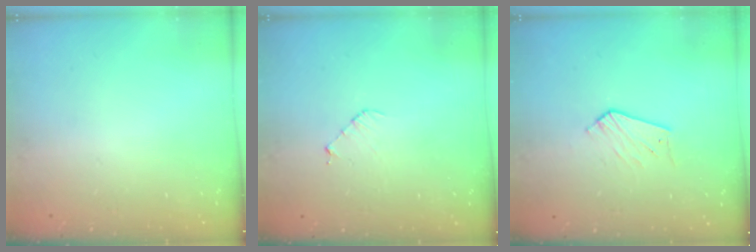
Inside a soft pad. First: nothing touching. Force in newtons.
{"total": 3.2, "press": 3.2, "slide": 0.2}
{"total": 4.2, "press": 4.2, "slide": 0.4}